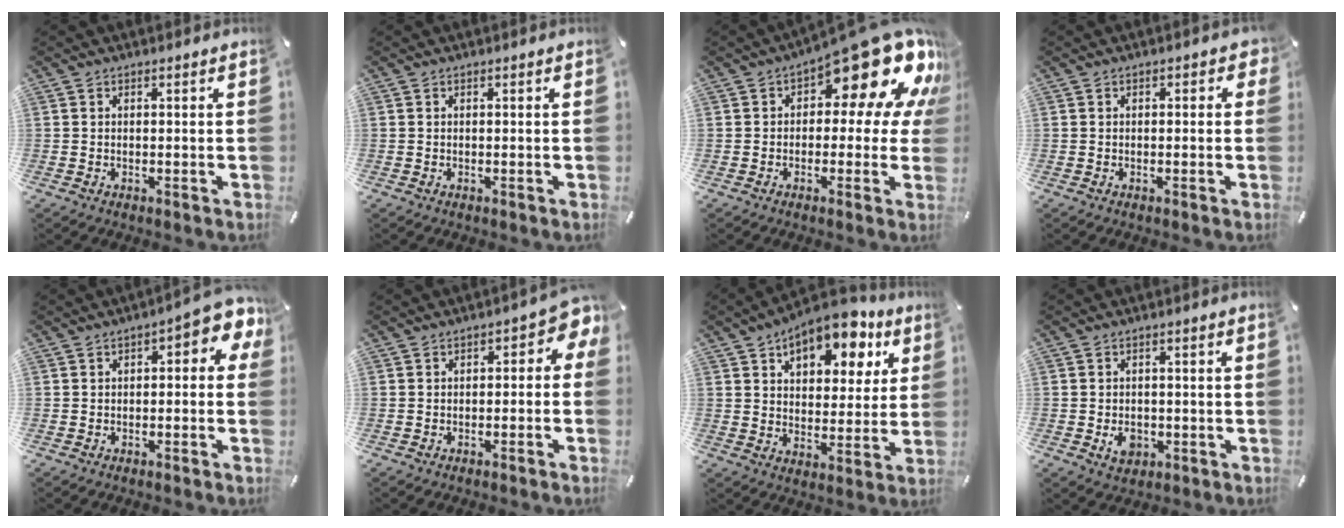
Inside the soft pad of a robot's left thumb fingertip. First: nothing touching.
{"total": 0.0}
{"total": 20.3, "force": [10.1, 8.8, 15.2], "torque": [-0.195, -0.071, 0.167]}
{"total": 1.4, "force": [-0.4, 1.1, 0.8], "torque": [-0.005, 0.002, -0.010]}
{"total": 5.5, "force": [0.6, 2.8, 4.6], "torque": [-0.072, 0.002, 0.006]}
{"total": 4.0, "force": [-0.4, 2.7, 3.0], "torque": [-0.035, -0.001, -0.016]}
{"total": 12.6, "force": [8.4, 7.2, 6.0], "torque": [-0.080, -0.051, 0.146]}
{"total": 4.2, "force": [-1.2, 3.3, 2.3], "torque": [-0.044, -0.002, -0.024]}